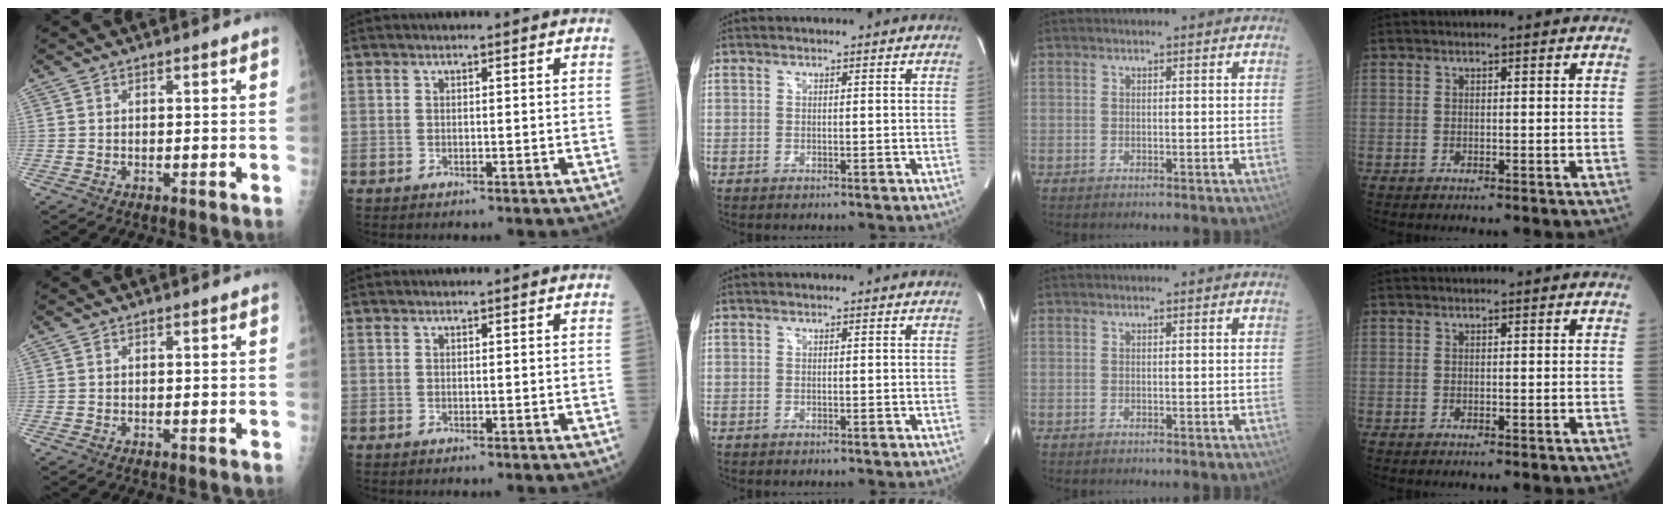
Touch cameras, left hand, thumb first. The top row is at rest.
{}